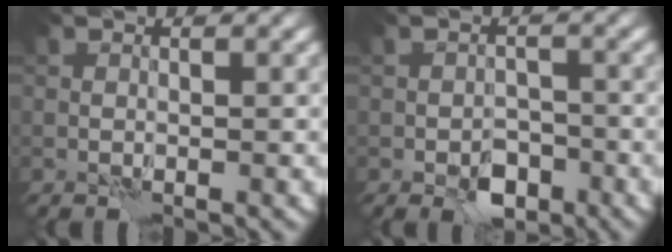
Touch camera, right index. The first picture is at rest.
{"total": 3.2, "force": [-1.9, 1.9, 1.7], "torque": [-0.017, 0.000, -0.036]}